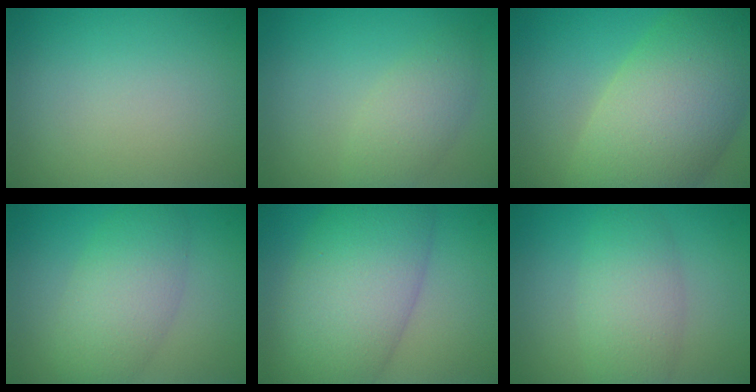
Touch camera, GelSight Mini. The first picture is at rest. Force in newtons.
{"total": 3.0, "press": 3.0, "slide": 0.1}
{"total": 11.8, "press": 11.8, "slide": 0.8}
{"total": 5.1, "press": 5.1, "slide": 0.2}
{"total": 10.4, "press": 10.4, "slide": 0.4}
{"total": 4.5, "press": 4.5, "slide": 0.1}